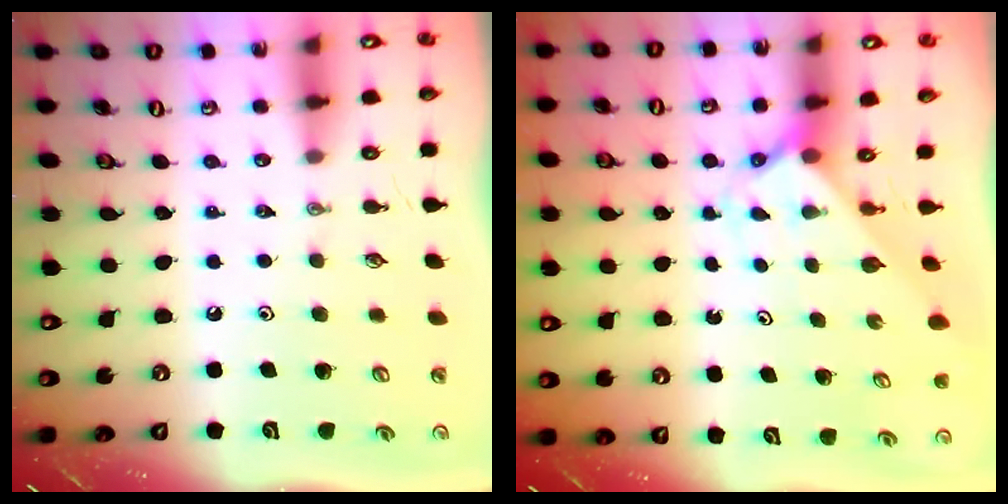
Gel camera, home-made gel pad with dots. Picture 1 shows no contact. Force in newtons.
{"total": 1.9, "press": 1.9, "slide": 0.2}